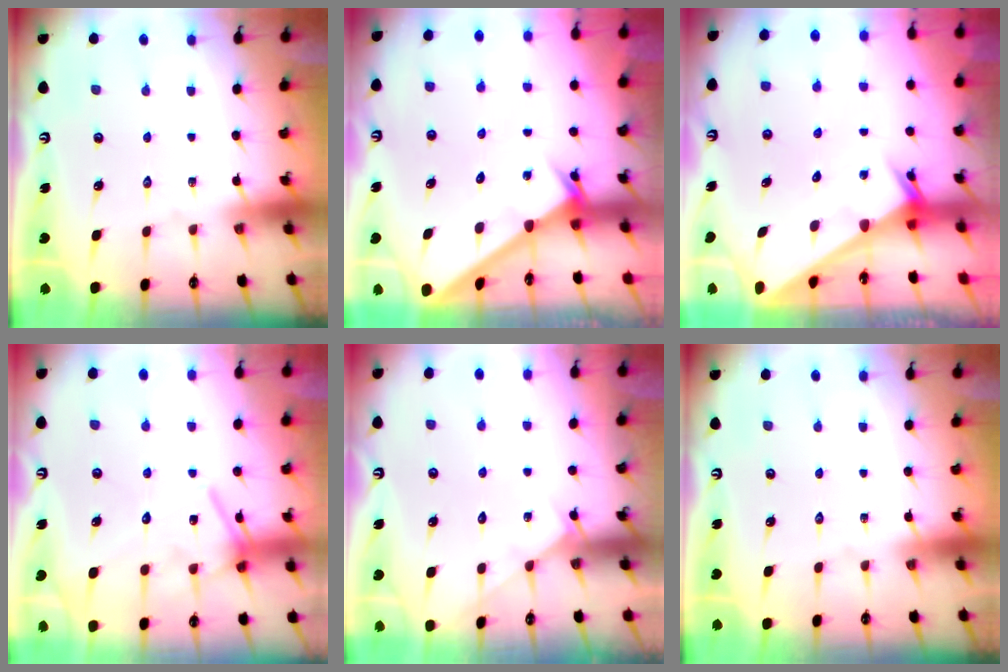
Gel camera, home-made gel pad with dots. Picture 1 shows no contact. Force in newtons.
{"total": 2.6, "press": 2.6, "slide": 0.1}
{"total": 1.9, "press": 1.9, "slide": 0.2}
{"total": 13.0, "press": 13.0, "slide": 0.8}
{"total": 2.6, "press": 2.5, "slide": 0.4}
{"total": 0.0}